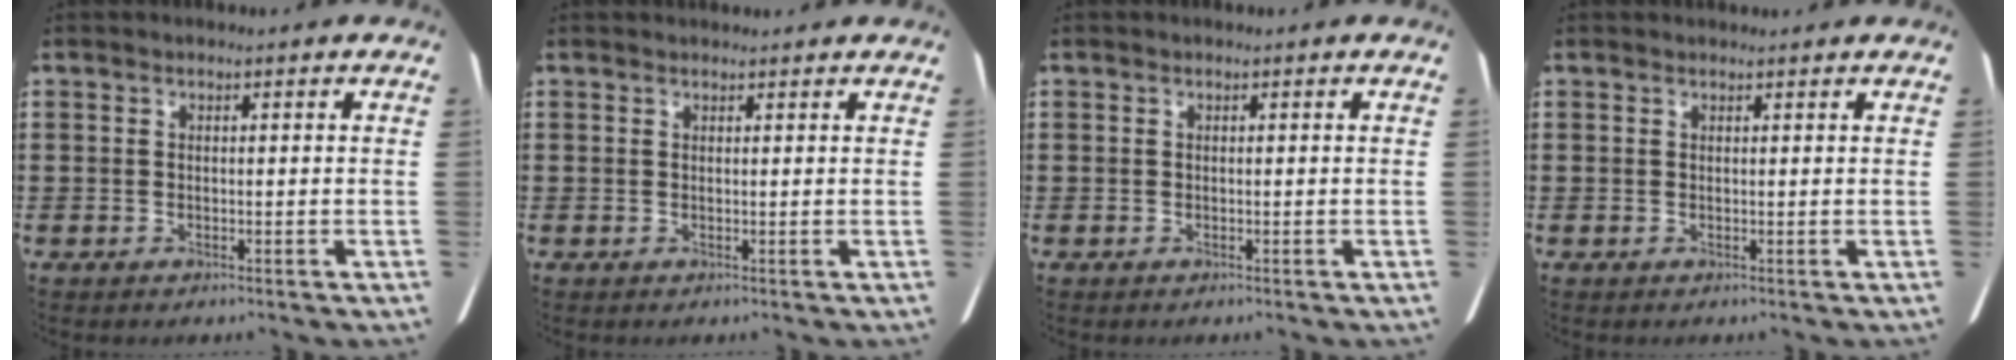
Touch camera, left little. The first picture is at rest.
{"total": 0.7, "force": [0.7, 0.1, 0.1], "torque": [0.006, -0.001, 0.010]}
{"total": 0.0}
{"total": 0.6, "force": [0.6, 0.1, 0.1], "torque": [0.006, -0.001, 0.008]}